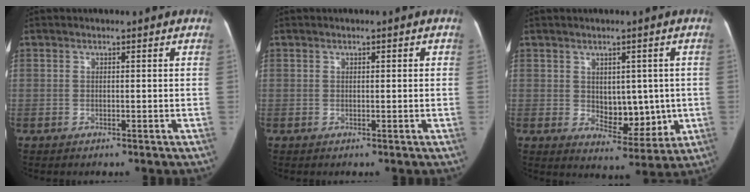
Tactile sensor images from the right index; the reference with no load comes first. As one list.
[{"total": 0.5, "force": [0.2, 0.2, 0.4], "torque": [-0.004, 0.003, 0.002]}, {"total": 7.2, "force": [0.2, 4.2, 5.8], "torque": [-0.068, -0.004, 0.020]}]